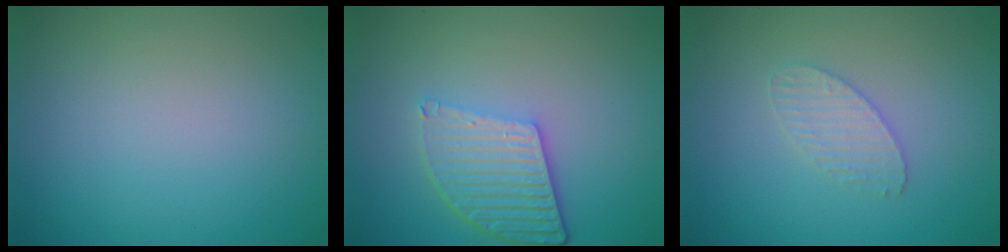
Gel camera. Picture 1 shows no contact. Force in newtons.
{"total": 5.1, "press": 3.8, "slide": 3.4}
{"total": 2.0, "press": 2.0, "slide": 0.1}